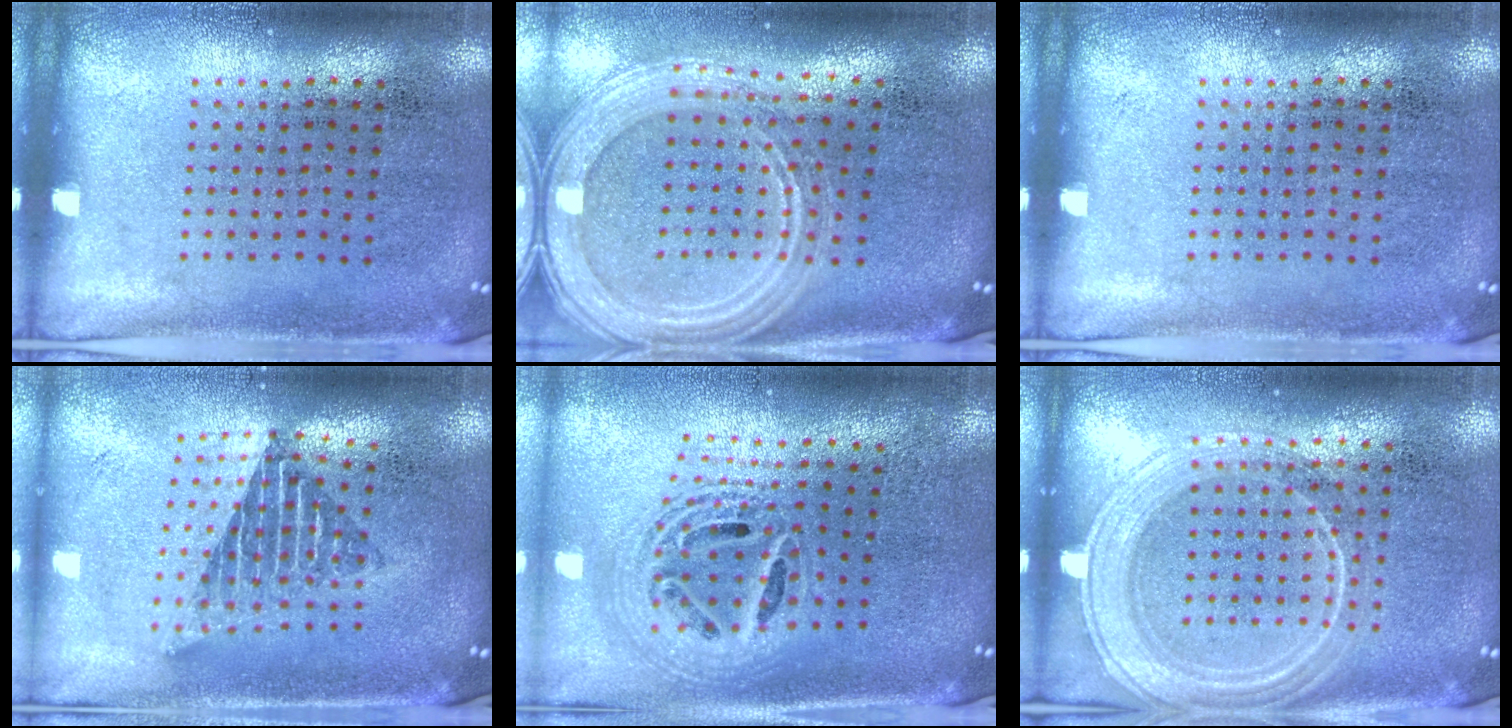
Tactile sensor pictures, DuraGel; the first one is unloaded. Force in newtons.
{"total": 2.5, "press": 2.2, "slide": 1.3}
{"total": 0.0}
{"total": 1.8, "press": 1.4, "slide": 1.1}
{"total": 2.3, "press": 1.8, "slide": 1.4}
{"total": 1.8, "press": 1.8, "slide": 0.3}